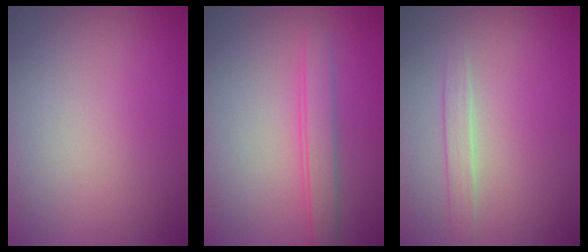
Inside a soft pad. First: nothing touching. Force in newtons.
{"total": 2.2, "press": 2.2, "slide": 0.1}
{"total": 1.3, "press": 1.3, "slide": 0.1}